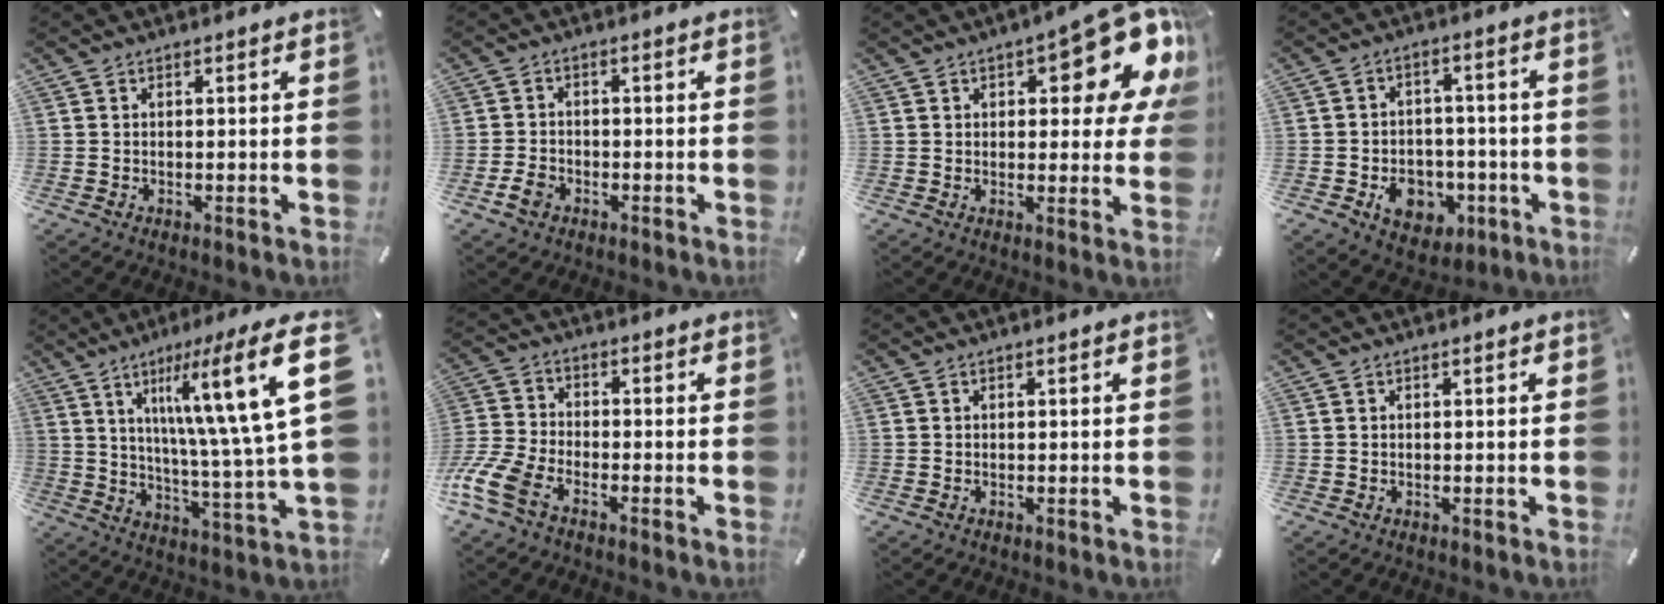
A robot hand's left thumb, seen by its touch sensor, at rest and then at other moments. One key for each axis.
{"total": 3.5, "fx": -1.7, "fy": 2.7, "fz": 1.5, "tx": -0.038, "ty": 0.002, "tz": -0.033}
{"total": 17.0, "fx": 8.7, "fy": 6.7, "fz": 13.0, "tx": -0.149, "ty": -0.059, "tz": 0.138}
{"total": 9.8, "fx": -2.8, "fy": 7.8, "fz": 5.2, "tx": -0.072, "ty": 0.014, "tz": -0.045}
{"total": 25.5, "fx": 9.1, "fy": 5.4, "fz": 23.2, "tx": -0.350, "ty": -0.050, "tz": 0.129}
{"total": 9.5, "fx": -6.0, "fy": 4.9, "fz": 5.4, "tx": -0.140, "ty": 0.012, "tz": -0.119}
{"total": 0.0}
{"total": 0.0}